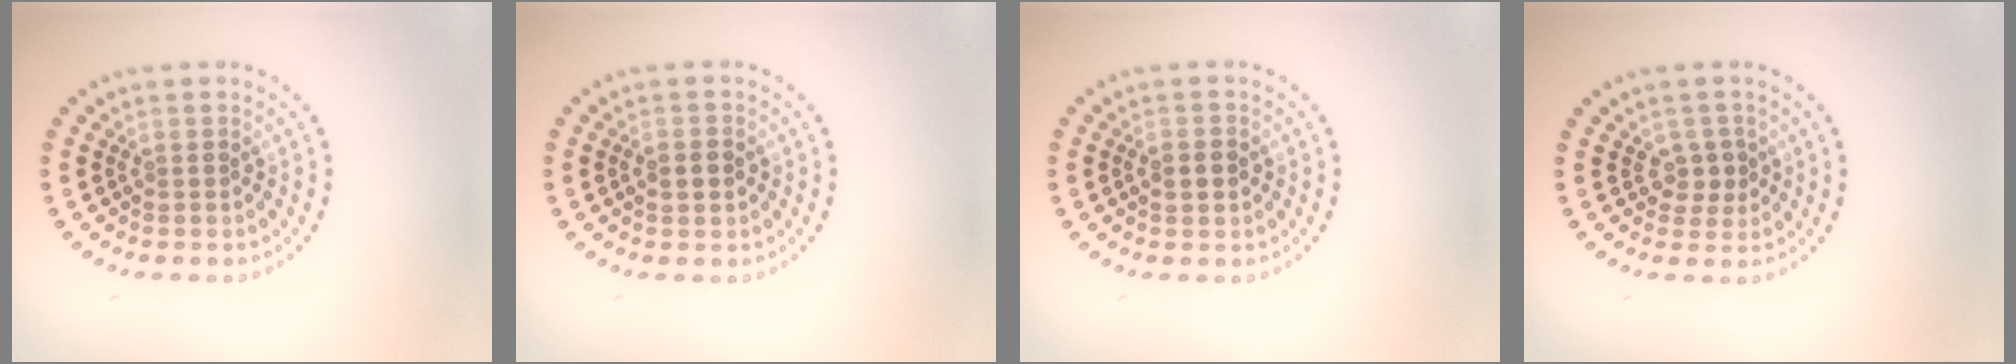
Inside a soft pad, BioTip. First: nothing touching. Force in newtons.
{"total": 2.3, "press": 2.3, "slide": 0.0}
{"total": 2.3, "press": 2.3, "slide": 0.0}
{"total": 1.7, "press": 1.5, "slide": 0.8}